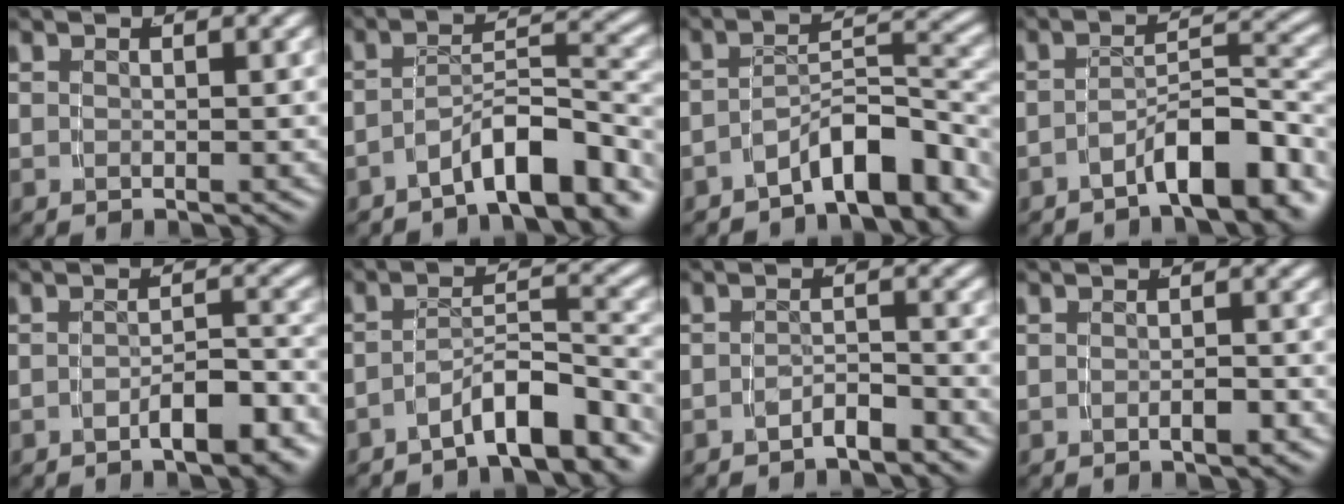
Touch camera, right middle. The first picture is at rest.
{"total": 6.6, "force": [-4.5, 2.1, 4.3], "torque": [-0.043, 0.002, -0.066]}
{"total": 7.3, "force": [-4.9, 2.7, 4.7], "torque": [-0.049, -0.003, -0.071]}
{"total": 6.3, "force": [-4.1, 2.0, 4.4], "torque": [-0.041, 0.002, -0.060]}
{"total": 4.0, "force": [-3.0, 1.1, 2.5], "torque": [-0.022, -0.004, -0.043]}
{"total": 6.1, "force": [-4.7, 1.9, 3.4], "torque": [-0.032, -0.001, -0.069]}
{"total": 2.3, "force": [-2.2, 0.5, 0.5], "torque": [0.003, -0.001, -0.040]}
{"total": 1.3, "force": [-0.9, 0.6, 0.8], "torque": [-0.006, 0.006, -0.019]}